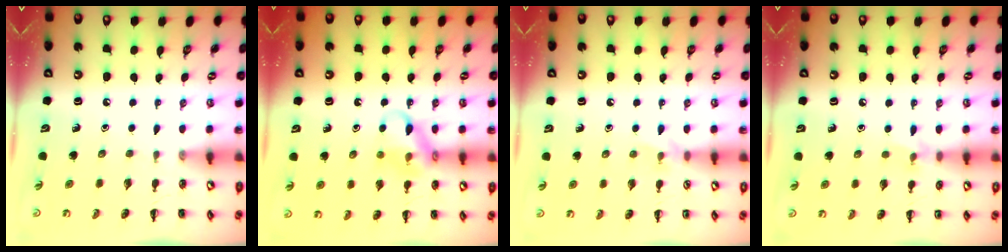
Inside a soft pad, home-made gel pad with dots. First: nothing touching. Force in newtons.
{"total": 12.0, "press": 11.9, "slide": 1.5}
{"total": 4.5, "press": 4.4, "slide": 1.1}
{"total": 5.6, "press": 5.4, "slide": 1.7}